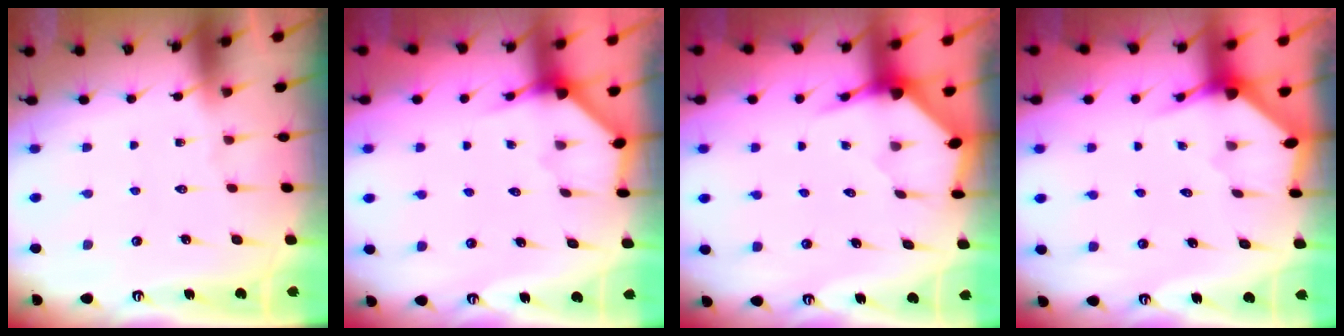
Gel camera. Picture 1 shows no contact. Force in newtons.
{"total": 4.8, "press": 4.7, "slide": 0.3}
{"total": 3.6, "press": 3.6, "slide": 0.4}
{"total": 2.8, "press": 2.8, "slide": 0.2}